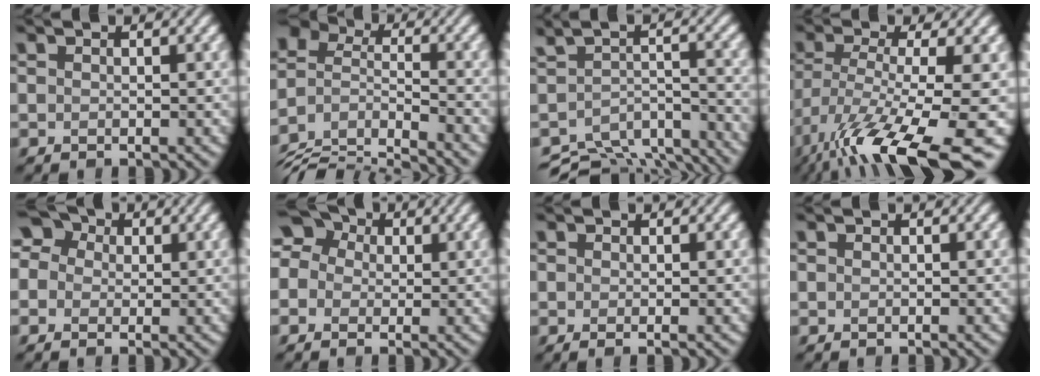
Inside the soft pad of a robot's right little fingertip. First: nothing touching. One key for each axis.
{"total": 7.5, "fx": -6.2, "fy": 2.9, "fz": 3.1, "tx": -0.069, "ty": -0.016, "tz": -0.120}
{"total": 8.1, "fx": -6.9, "fy": 3.2, "fz": 3.0, "tx": -0.051, "ty": 0.001, "tz": -0.087}
{"total": 13.3, "fx": -6.9, "fy": 3.5, "fz": 10.8, "tx": -0.199, "ty": -0.029, "tz": -0.110}
{"total": 5.9, "fx": 1.9, "fy": 4.9, "fz": 2.8, "tx": -0.051, "ty": 0.034, "tz": -0.001}
{"total": 7.2, "fx": 1.6, "fy": 6.1, "fz": 3.5, "tx": -0.062, "ty": 0.038, "tz": -0.011}
{"total": 0.8, "fx": -0.1, "fy": 0.1, "fz": 0.8, "tx": -0.013, "ty": -0.005, "tz": -0.003}
{"total": 0.0}